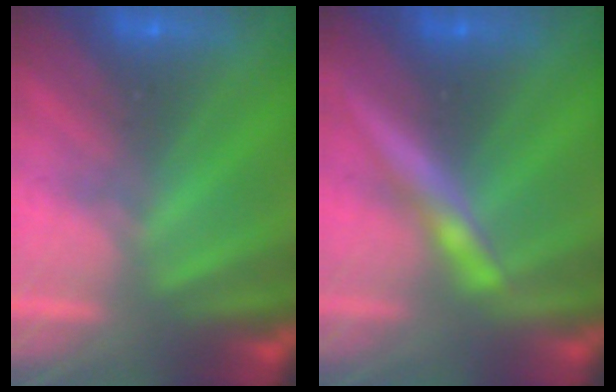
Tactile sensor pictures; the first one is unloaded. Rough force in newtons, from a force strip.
{"total": 3.2}